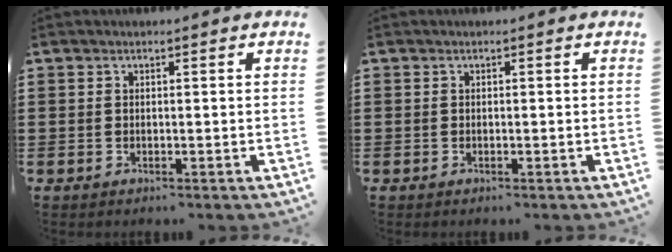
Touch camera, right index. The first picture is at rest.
{"total": 0.0}